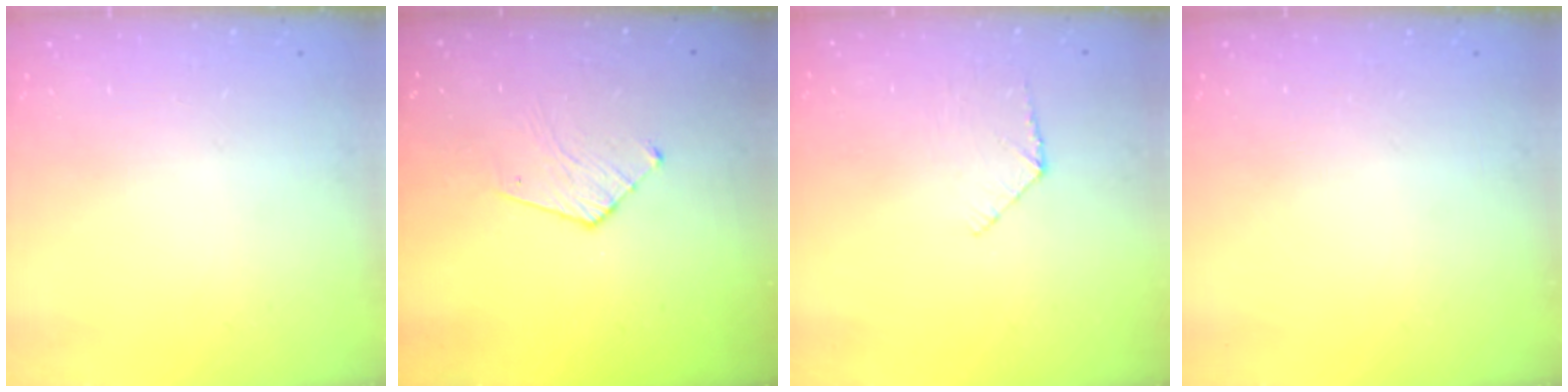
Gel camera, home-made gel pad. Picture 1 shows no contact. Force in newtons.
{"total": 6.6, "press": 6.6, "slide": 0.4}
{"total": 6.1, "press": 6.1, "slide": 0.5}
{"total": 0.0}